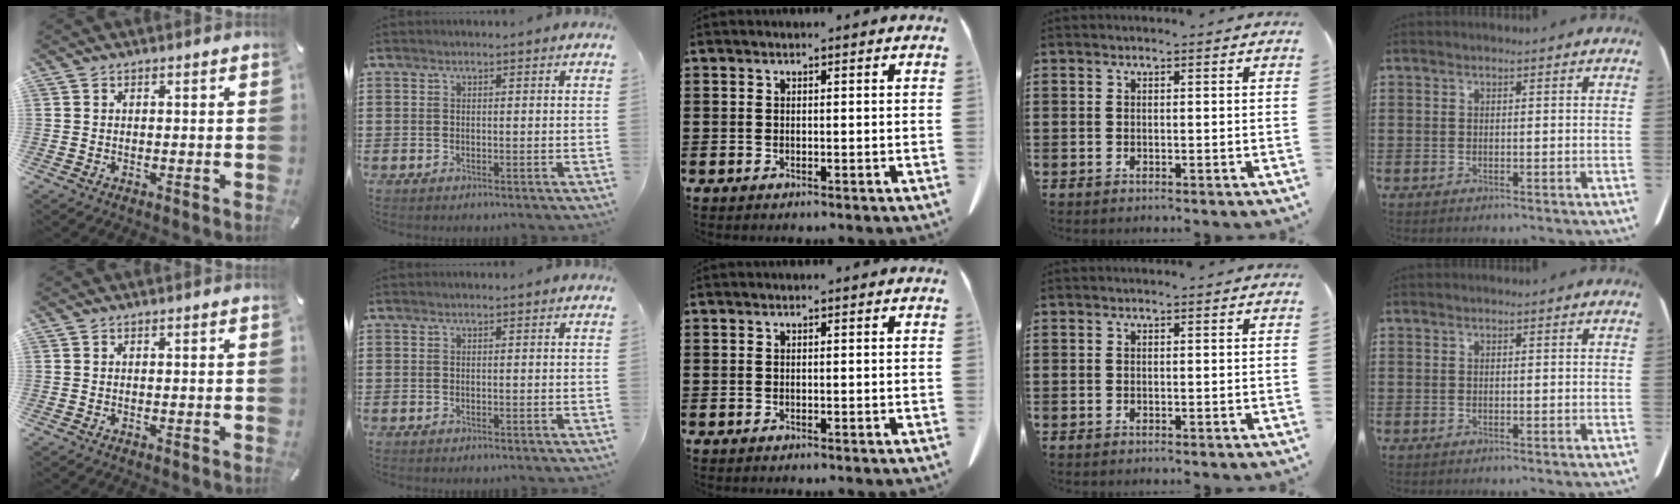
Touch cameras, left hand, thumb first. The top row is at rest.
{}